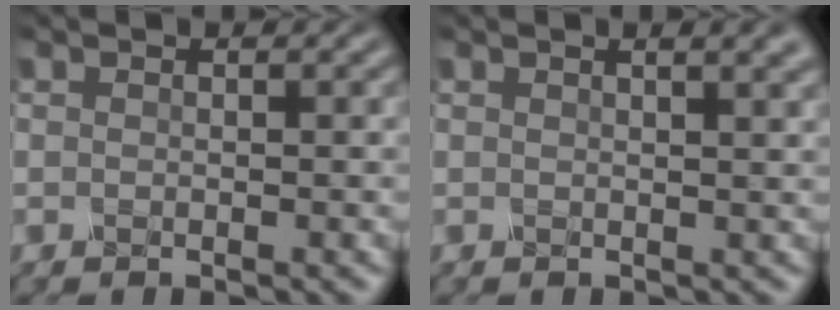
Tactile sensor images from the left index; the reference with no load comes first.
{"total": 3.9, "force": [2.2, 1.6, 2.7], "torque": [-0.012, 0.020, 0.004]}